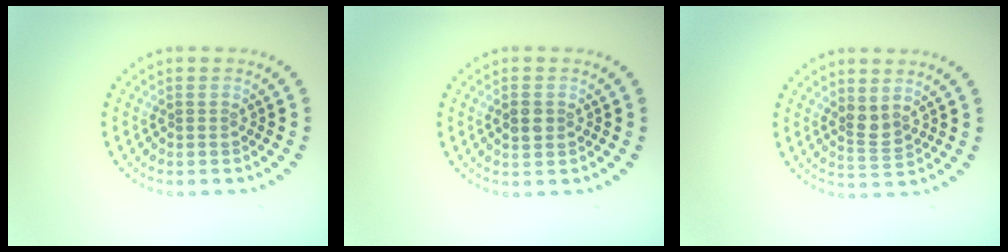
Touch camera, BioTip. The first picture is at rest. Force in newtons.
{"total": 1.5, "press": 1.5, "slide": 0.2}
{"total": 2.0, "press": 1.6, "slide": 1.2}